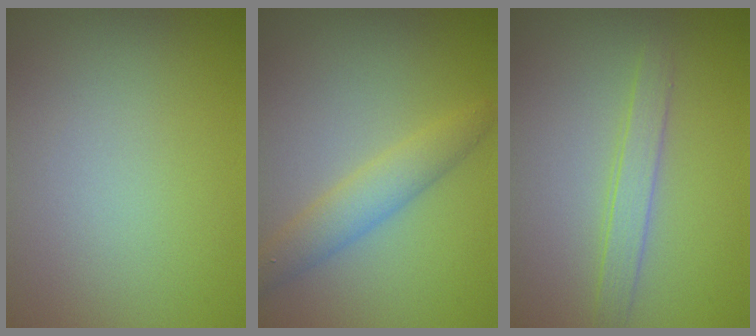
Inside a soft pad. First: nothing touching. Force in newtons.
{"total": 3.0, "press": 3.0, "slide": 0.2}
{"total": 1.9, "press": 1.9, "slide": 0.1}